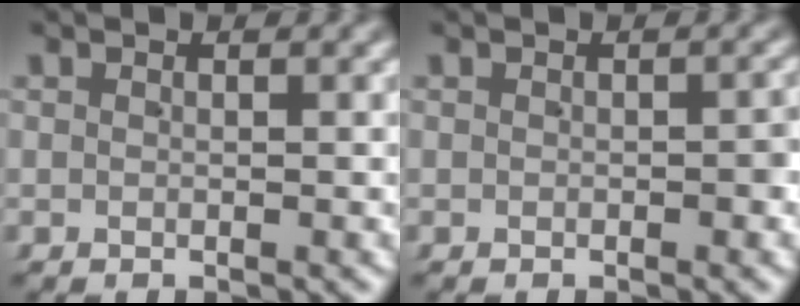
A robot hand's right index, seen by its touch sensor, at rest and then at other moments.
{"total": 1.0, "force": [-0.3, 0.4, 0.9], "torque": [-0.012, 0.000, -0.004]}